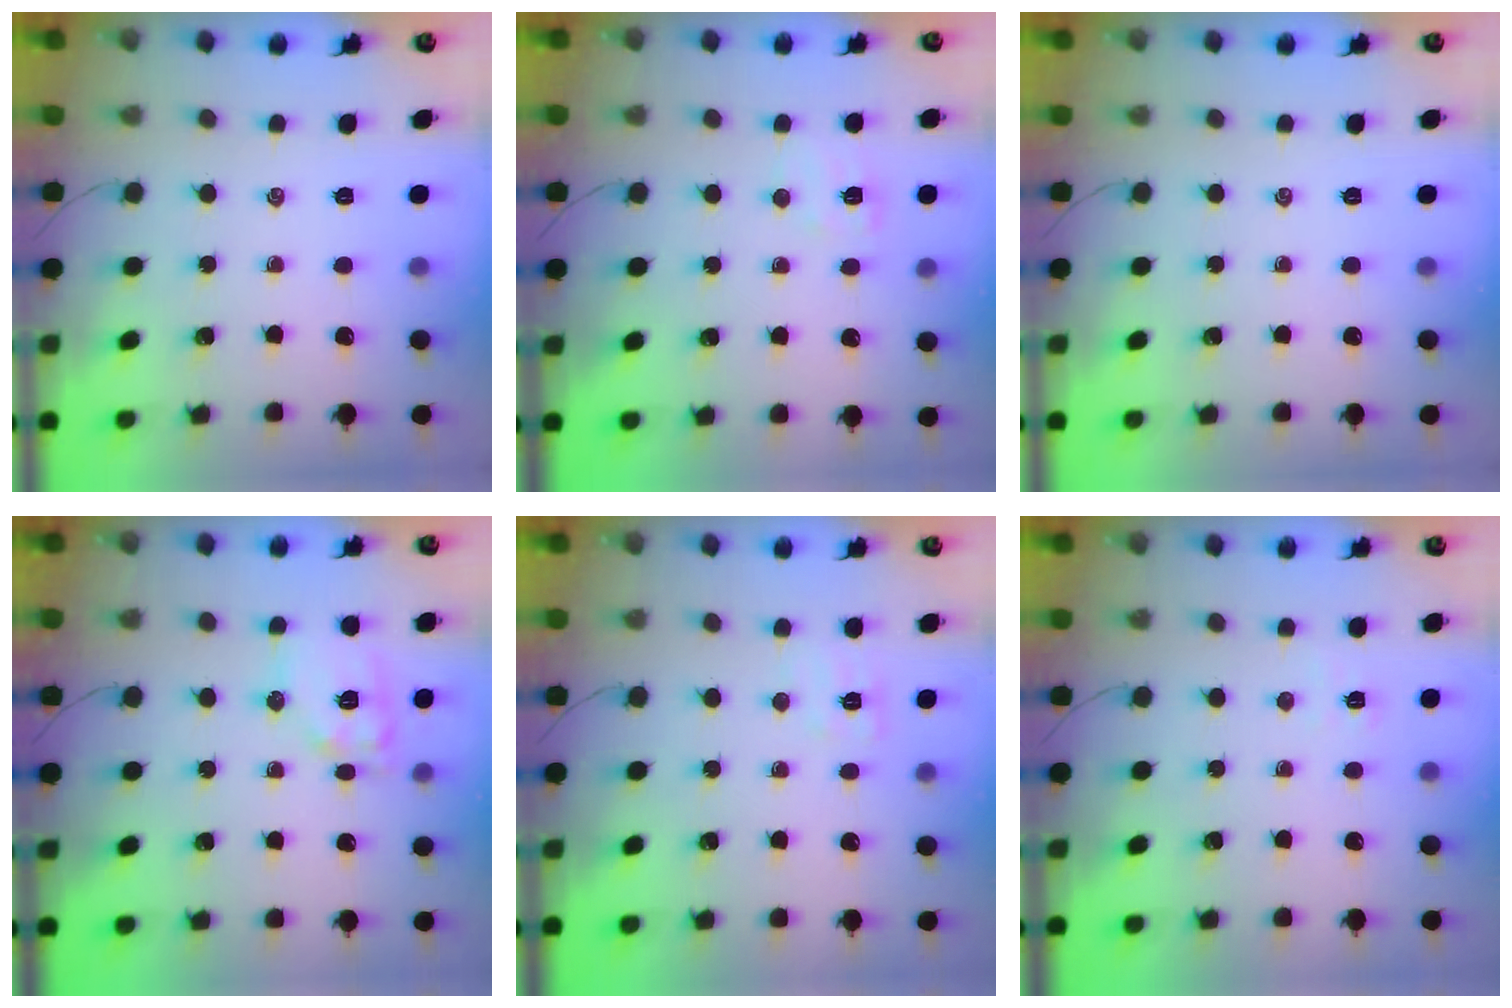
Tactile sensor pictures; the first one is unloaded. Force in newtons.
{"total": 6.0, "press": 5.8, "slide": 1.4}
{"total": 0.0}
{"total": 10.7, "press": 10.7, "slide": 0.8}
{"total": 6.2, "press": 6.1, "slide": 1.3}
{"total": 2.3, "press": 2.2, "slide": 0.7}